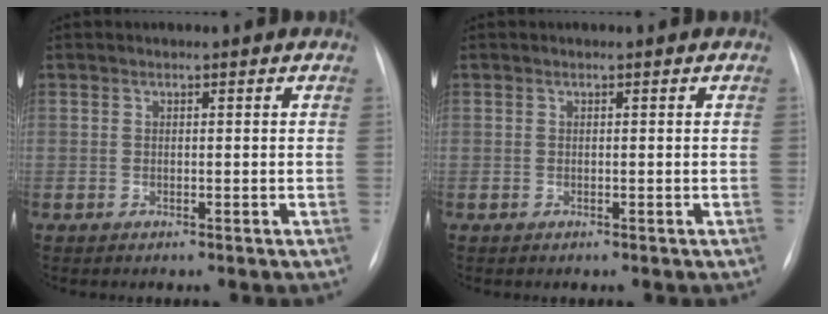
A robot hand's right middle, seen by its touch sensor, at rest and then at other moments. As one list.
[{"total": 0.0}]